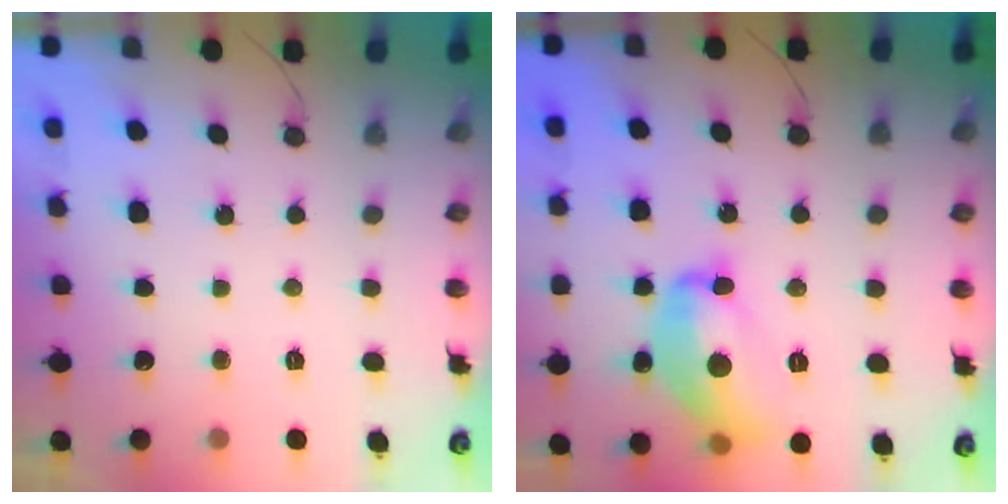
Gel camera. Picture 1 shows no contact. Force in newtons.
{"total": 15.0, "press": 14.9, "slide": 0.9}